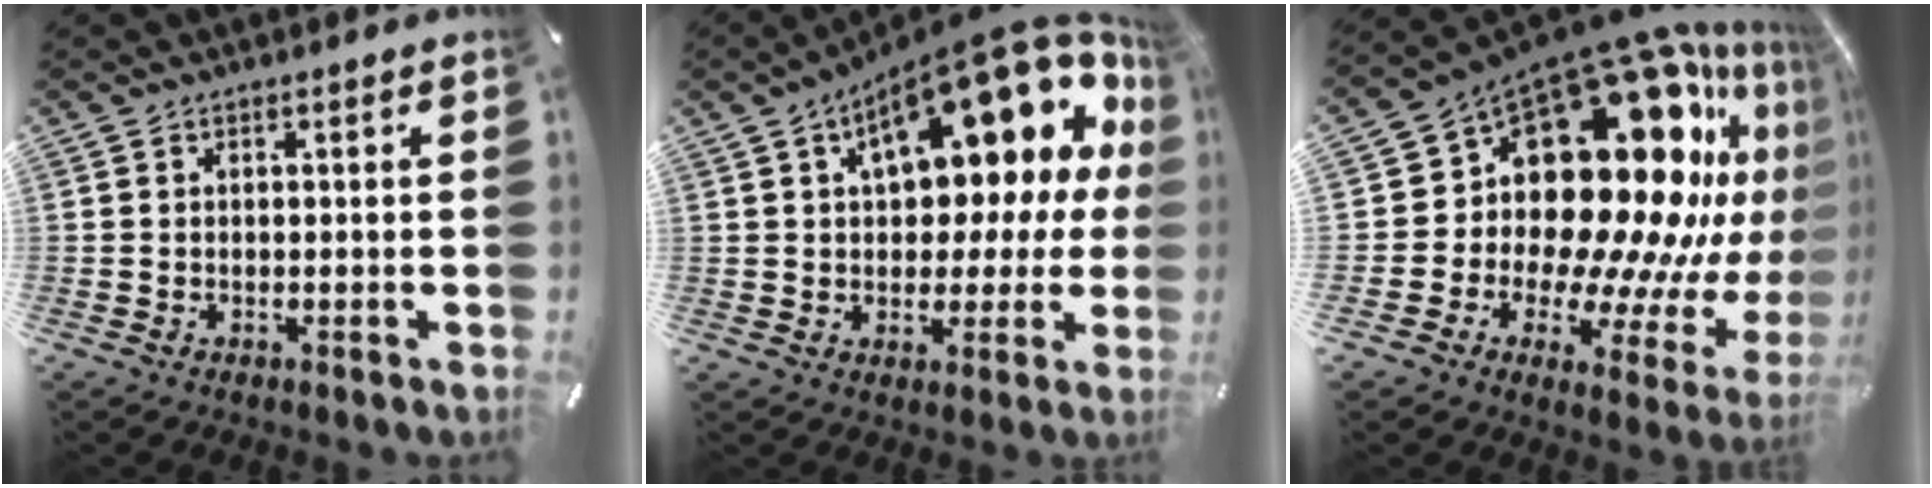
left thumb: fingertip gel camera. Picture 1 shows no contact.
{"total": 20.9, "force": [9.8, 9.7, 15.6], "torque": [-0.213, -0.069, 0.157]}
{"total": 27.0, "force": [10.0, 16.0, 19.3], "torque": [-0.246, -0.162, 0.212]}